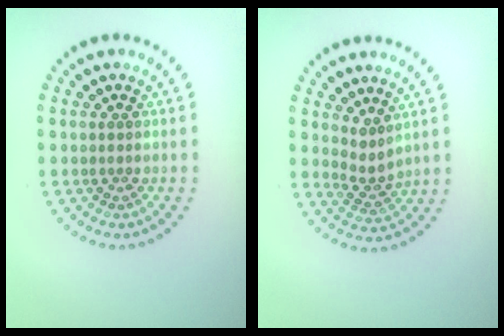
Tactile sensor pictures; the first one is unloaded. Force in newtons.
{"total": 2.1, "press": 1.5, "slide": 1.5}